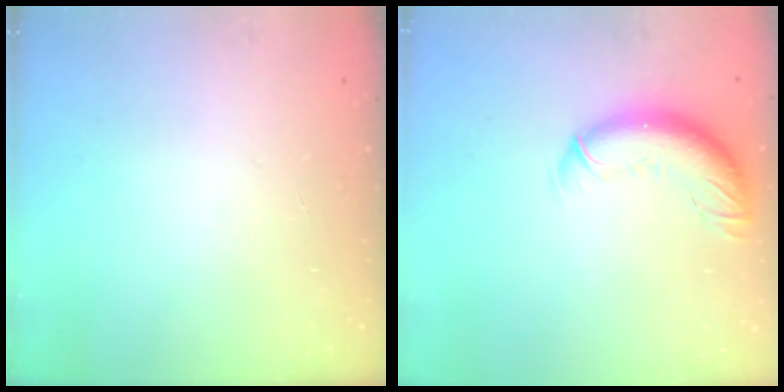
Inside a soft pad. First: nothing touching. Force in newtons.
{"total": 12.0, "press": 11.7, "slide": 3.0}